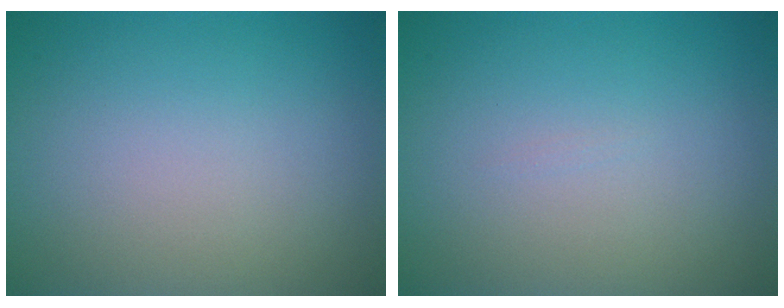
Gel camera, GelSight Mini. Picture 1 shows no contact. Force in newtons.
{"total": 0.0}